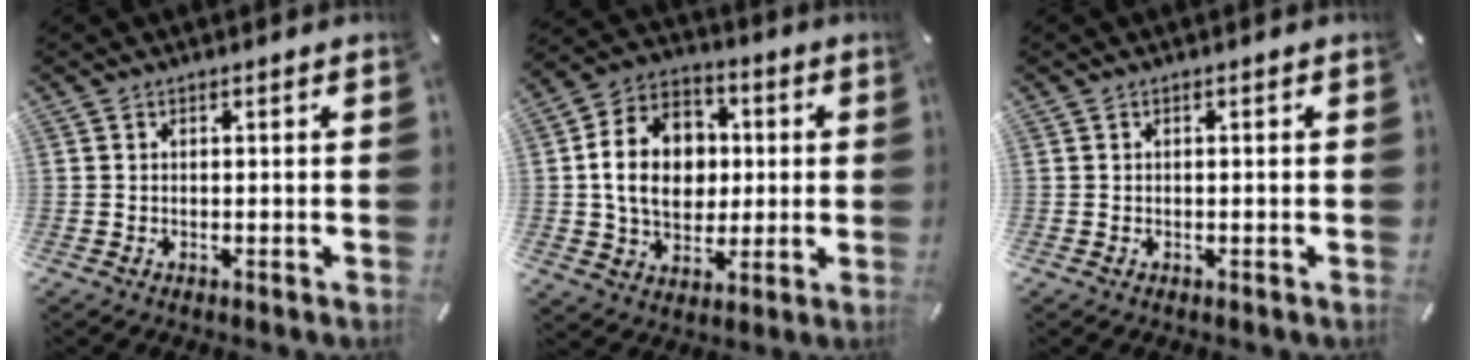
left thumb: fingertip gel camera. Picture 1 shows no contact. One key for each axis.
{"total": 15.3, "fx": 0.4, "fy": 12.4, "fz": 9.0, "tx": -0.173, "ty": 0.018, "tz": 0.008}
{"total": 0.0}